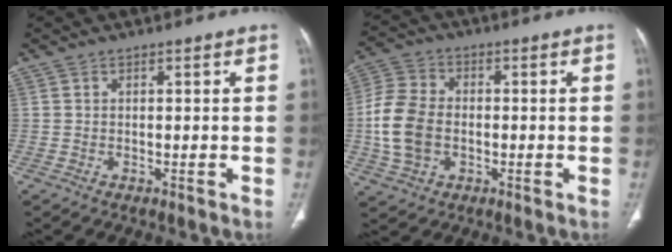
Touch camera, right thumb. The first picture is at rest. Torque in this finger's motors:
{"motor_torque": [-0.16, 0.80, 0.67, 0.48, 0.31]}